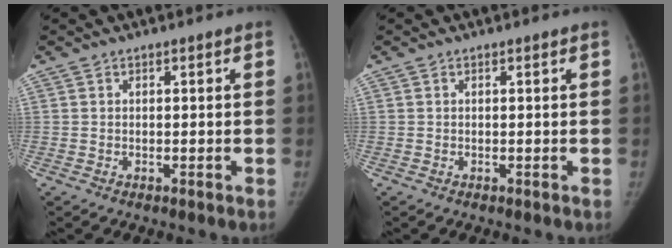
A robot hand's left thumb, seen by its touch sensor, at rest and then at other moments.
{"total": 0.0}